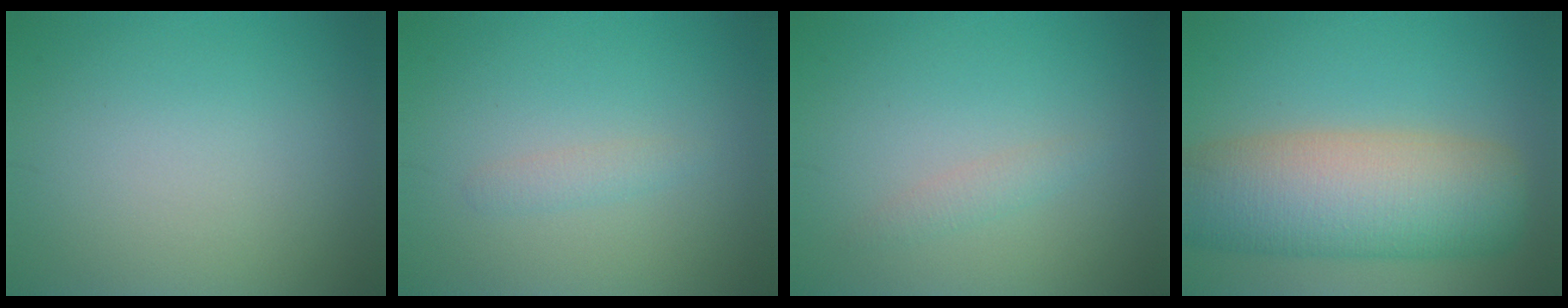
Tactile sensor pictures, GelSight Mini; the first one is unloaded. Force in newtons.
{"total": 1.1, "press": 1.1, "slide": 0.0}
{"total": 1.2, "press": 1.2, "slide": 0.0}
{"total": 11.2, "press": 11.2, "slide": 0.6}